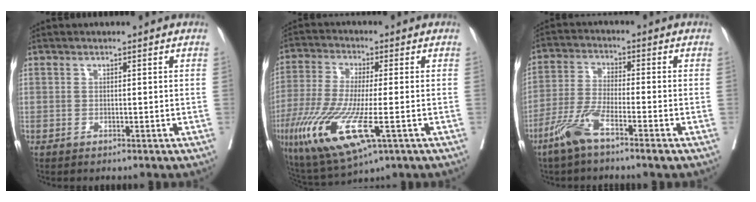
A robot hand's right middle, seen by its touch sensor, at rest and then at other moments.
{"total": 14.8, "force": [-5.2, 3.2, 13.5], "torque": [-0.283, -0.040, -0.086]}
{"total": 7.6, "force": [-5.0, 0.5, 5.8], "torque": [-0.128, -0.011, -0.105]}